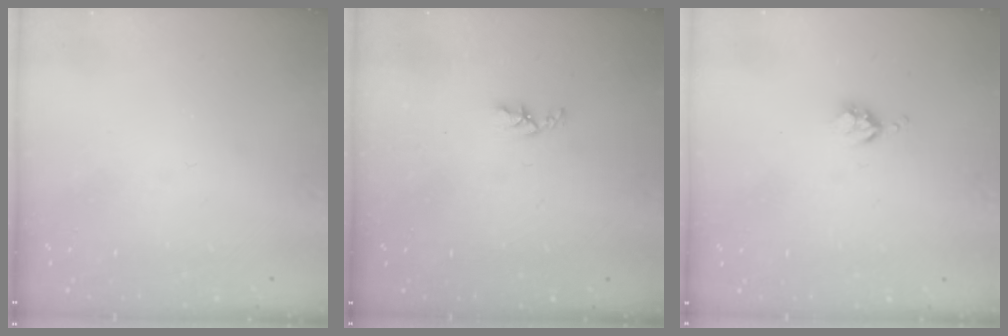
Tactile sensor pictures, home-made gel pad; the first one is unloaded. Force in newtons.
{"total": 3.3, "press": 3.2, "slide": 0.5}
{"total": 3.3, "press": 3.3, "slide": 0.4}